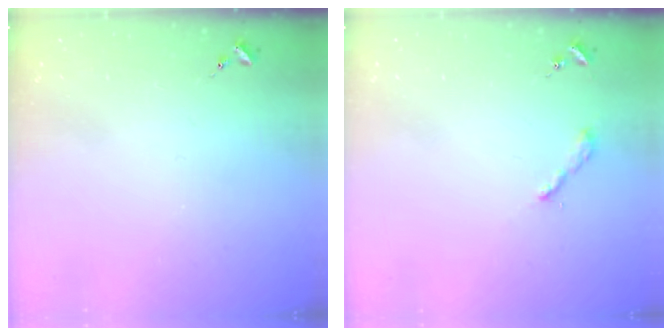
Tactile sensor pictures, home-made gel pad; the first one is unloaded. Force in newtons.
{"total": 2.2, "press": 2.2, "slide": 0.2}